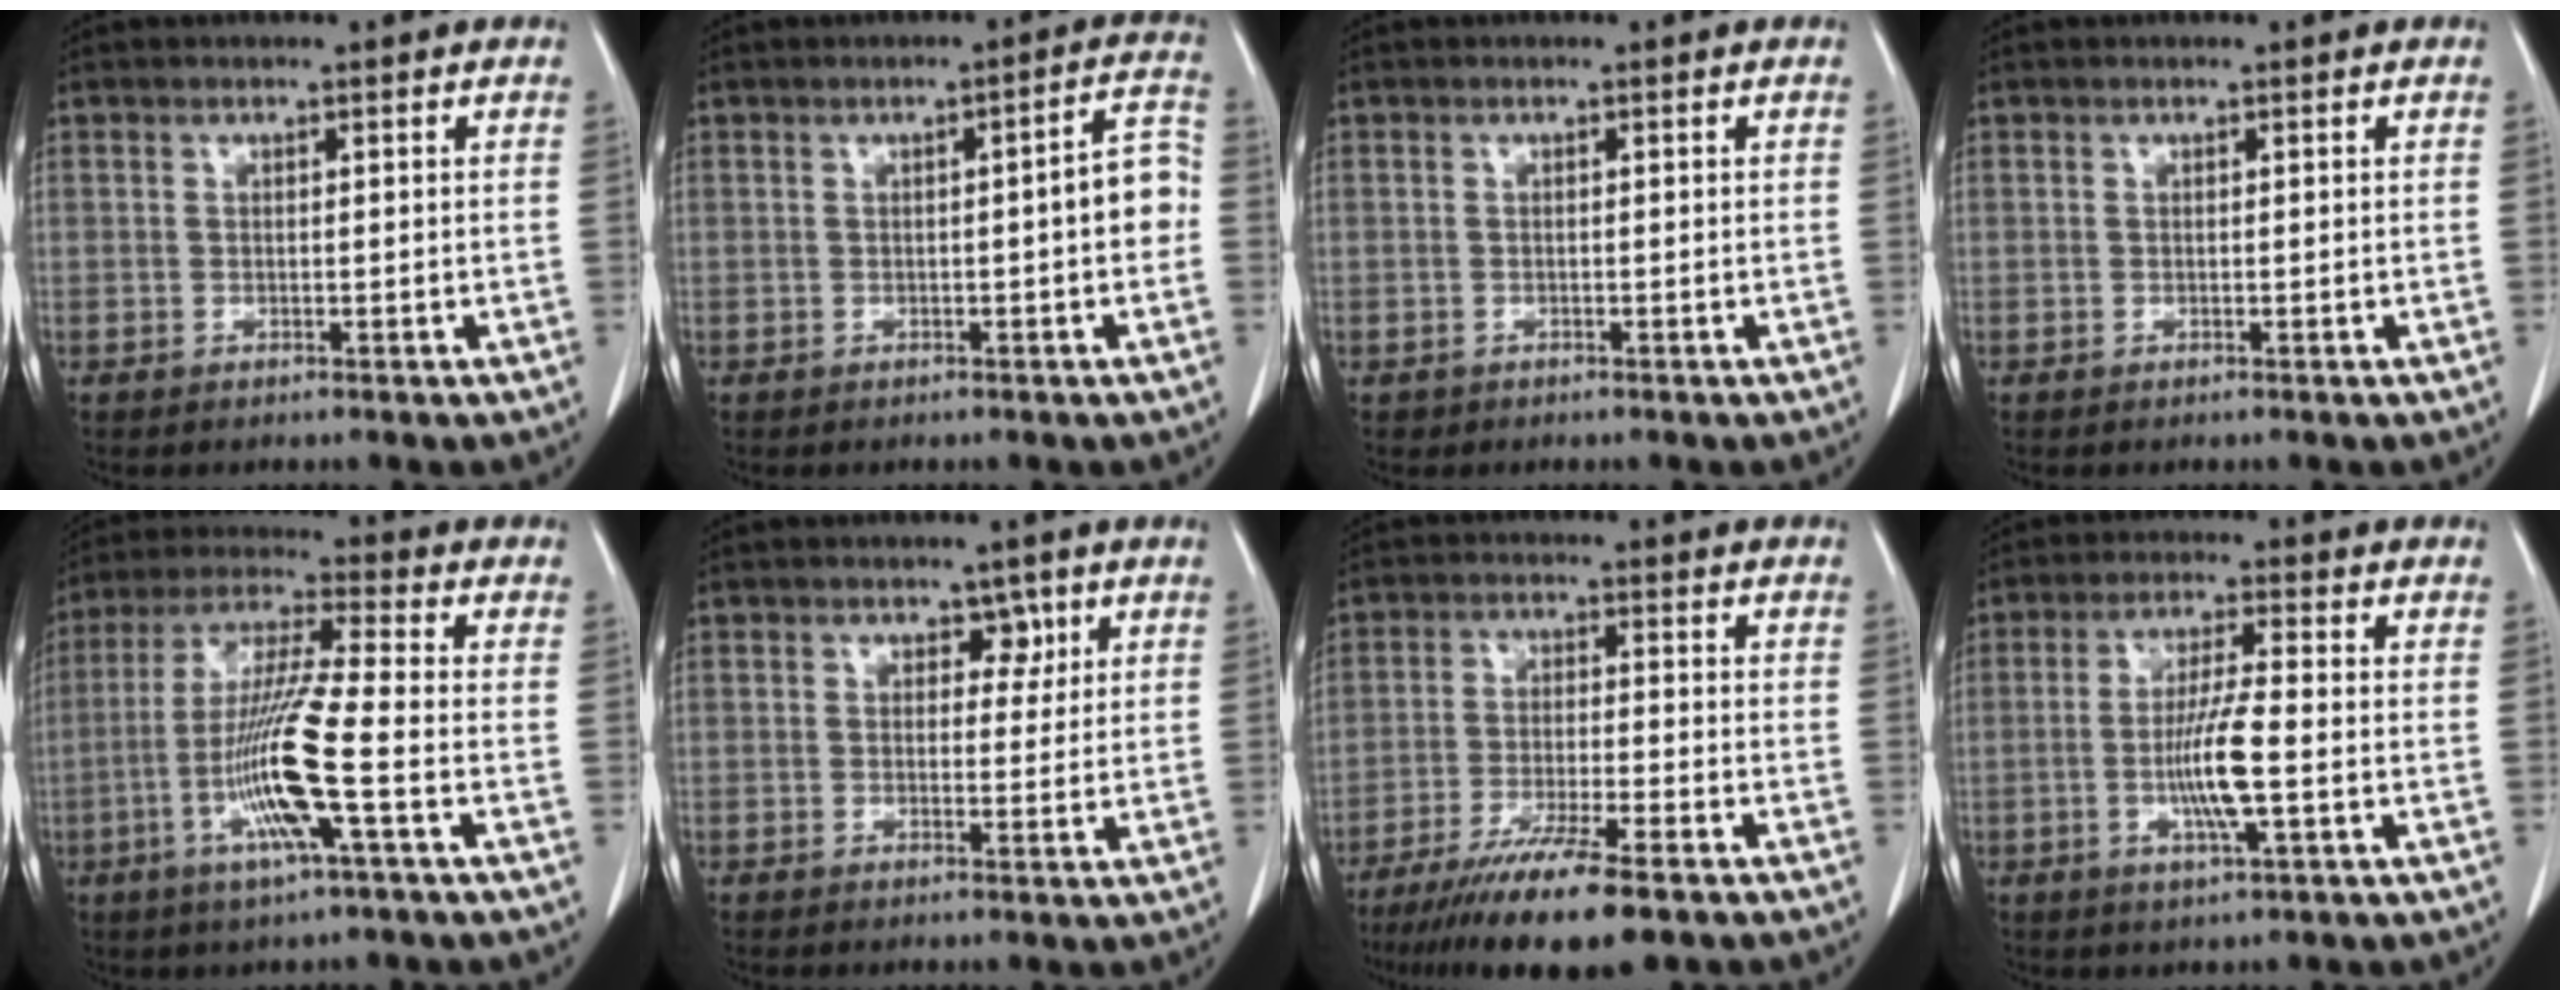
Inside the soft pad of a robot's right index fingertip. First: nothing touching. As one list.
[{"total": 5.0, "force": [-0.6, 0.7, 4.9], "torque": [-0.057, 0.018, -0.012]}, {"total": 0.6, "force": [-0.4, 0.5, -0.1], "torque": [-0.005, 0.004, -0.006]}, {"total": 0.0}, {"total": 12.8, "force": [-3.9, -0.2, 12.2], "torque": [-0.246, -0.008, -0.081]}, {"total": 2.4, "force": [1.2, 1.7, 1.3], "torque": [-0.009, 0.002, 0.014]}, {"total": 12.6, "force": [-9.1, 1.1, 8.6], "torque": [-0.146, -0.032, -0.148]}, {"total": 7.8, "force": [-1.7, 0.4, 7.6], "torque": [-0.145, -0.005, -0.034]}]